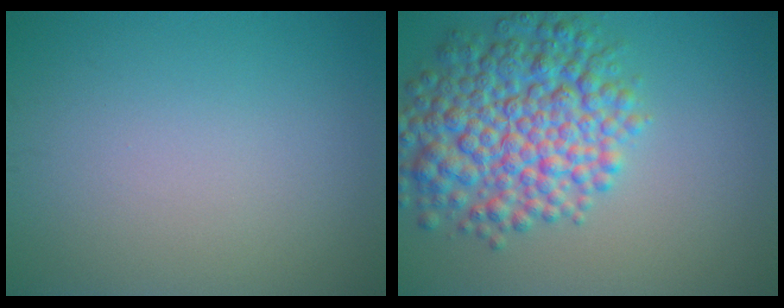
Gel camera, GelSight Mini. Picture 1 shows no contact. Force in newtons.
{"total": 8.7, "press": 8.7, "slide": 0.1}